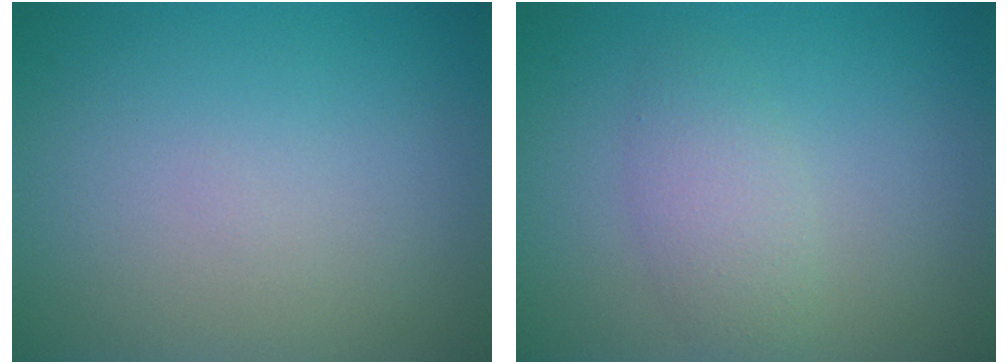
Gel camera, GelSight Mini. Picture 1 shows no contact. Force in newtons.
{"total": 2.5, "press": 2.5, "slide": 0.1}